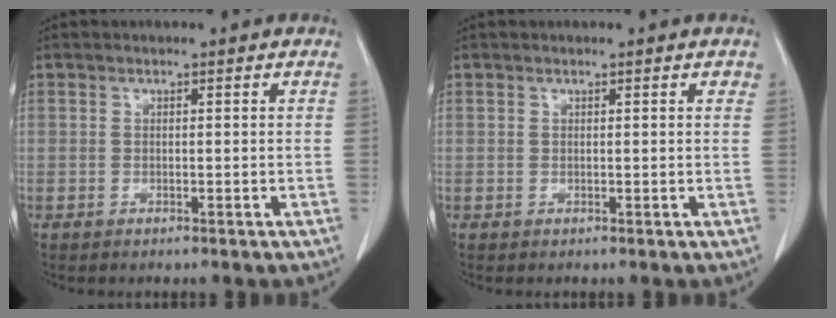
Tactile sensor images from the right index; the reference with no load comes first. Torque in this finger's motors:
{"motor_torque": [0.03, -0.01, -0.07, 0.00]}